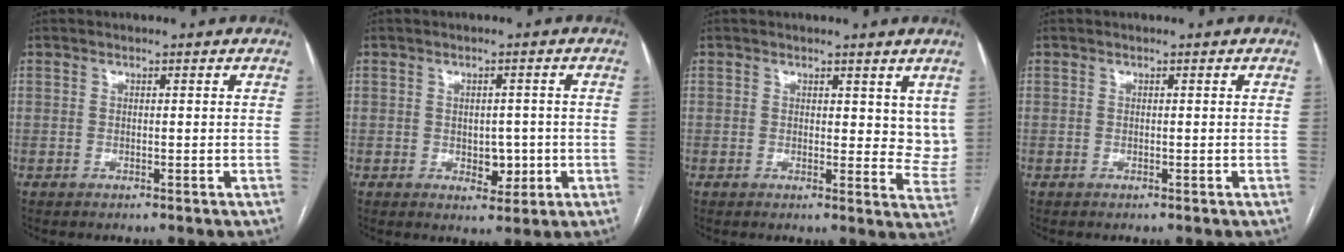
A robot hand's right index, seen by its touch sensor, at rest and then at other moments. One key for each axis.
{"total": 3.7, "fx": -0.6, "fy": 2.6, "fz": 2.6, "tx": -0.028, "ty": 0.006, "tz": 0.001}
{"total": 5.2, "fx": 3.1, "fy": 2.9, "fz": 3.0, "tx": -0.020, "ty": -0.023, "tz": 0.028}
{"total": 0.0}